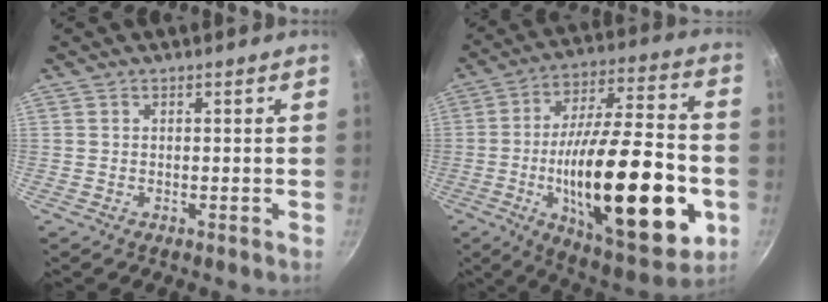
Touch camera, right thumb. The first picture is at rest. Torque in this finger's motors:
{"motor_torque": [-0.04, 1.96, 2.64, -0.13, 0.64]}